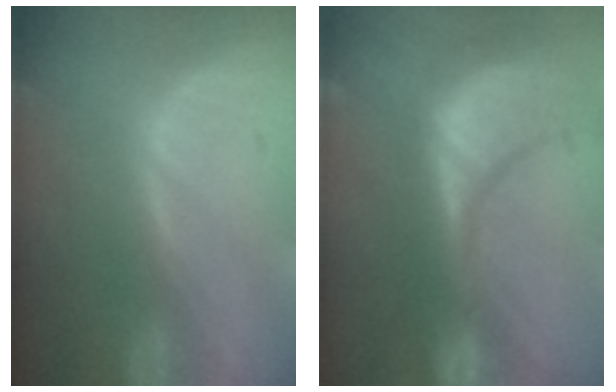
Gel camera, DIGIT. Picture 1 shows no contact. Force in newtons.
{"total": 15.3, "press": 12.1, "slide": 9.5}